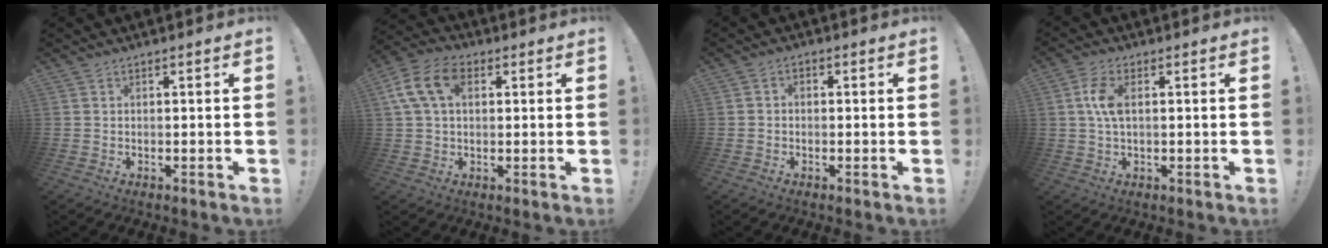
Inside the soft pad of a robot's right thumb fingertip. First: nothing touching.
{"total": 12.5, "force": [3.6, 7.9, 8.9], "torque": [-0.173, 0.003, 0.068]}
{"total": 1.9, "force": [-1.2, 1.2, 0.8], "torque": [-0.013, 0.010, -0.021]}
{"total": 6.6, "force": [0.9, 3.0, 5.8], "torque": [-0.116, 0.001, 0.013]}